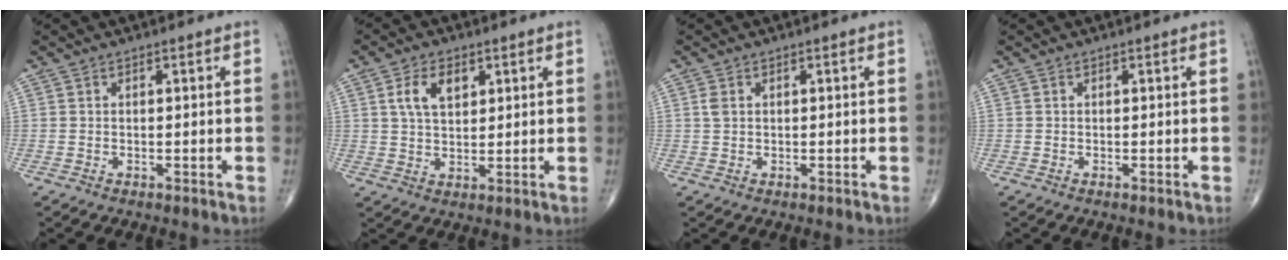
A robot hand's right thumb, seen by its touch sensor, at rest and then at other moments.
{"total": 6.4, "force": [2.5, 3.7, 4.6], "torque": [-0.074, -0.007, 0.046]}
{"total": 1.4, "force": [0.4, 1.0, 1.0], "torque": [-0.022, 0.003, 0.010]}
{"total": 0.0}